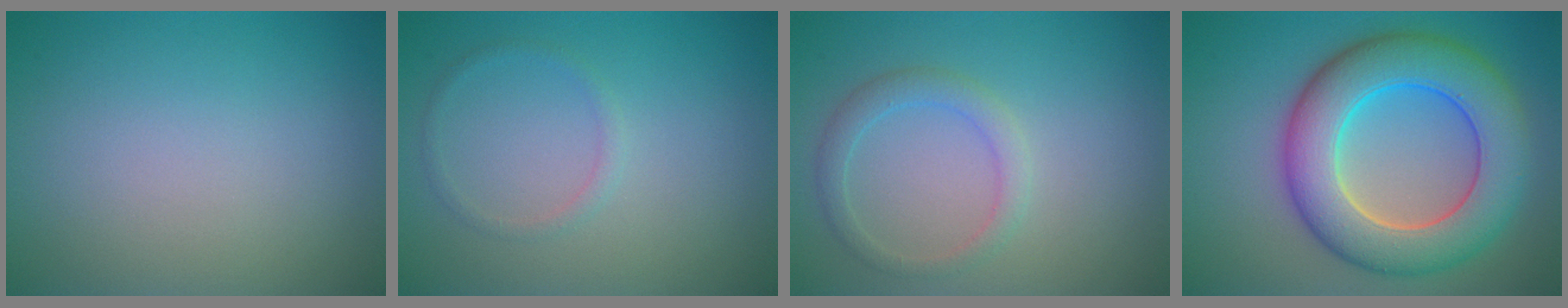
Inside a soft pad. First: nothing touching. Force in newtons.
{"total": 1.0, "press": 0.9, "slide": 0.2}
{"total": 2.2, "press": 2.2, "slide": 0.1}
{"total": 9.8, "press": 9.8, "slide": 0.3}